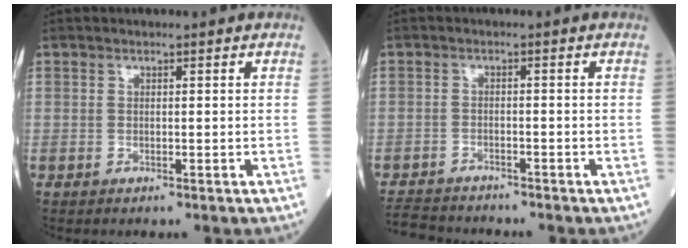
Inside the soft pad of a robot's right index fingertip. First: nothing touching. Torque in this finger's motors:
{"motor_torque": [-2.01, -0.13, -1.06, -0.21]}